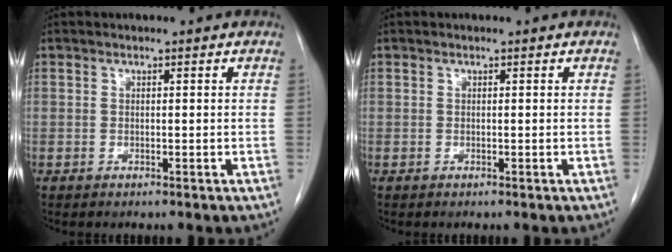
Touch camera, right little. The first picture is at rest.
{"total": 0.0}